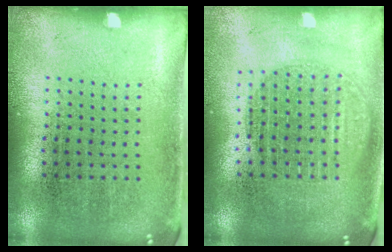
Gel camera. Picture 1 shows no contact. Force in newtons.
{"total": 1.7, "press": 1.5, "slide": 0.9}